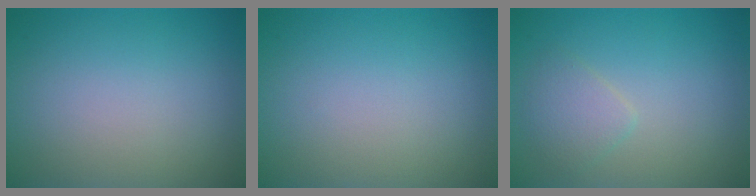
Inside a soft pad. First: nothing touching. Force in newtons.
{"total": 0.0}
{"total": 1.8, "press": 1.8, "slide": 0.0}